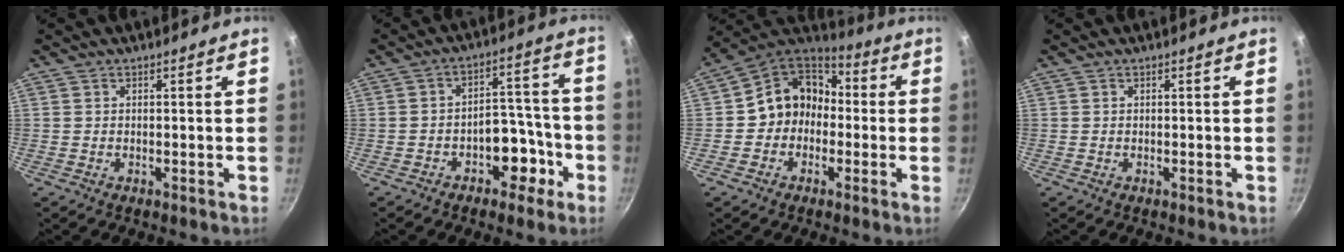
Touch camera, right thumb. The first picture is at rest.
{"total": 8.7, "force": [-4.2, 5.7, 5.0], "torque": [-0.022, 0.062, -0.048]}
{"total": 11.9, "force": [-1.0, 10.3, 5.9], "torque": [-0.056, 0.046, -0.038]}
{"total": 0.0}